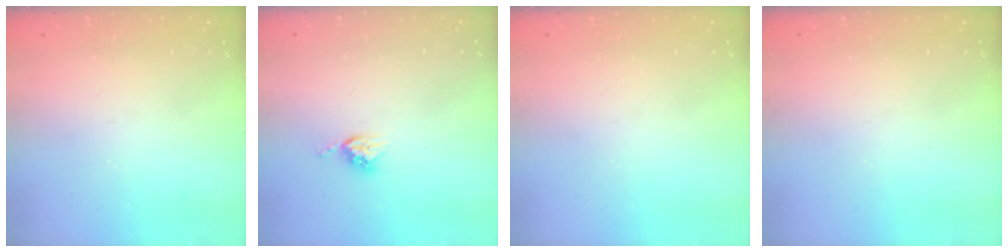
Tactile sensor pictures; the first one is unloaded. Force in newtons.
{"total": 5.2, "press": 5.2, "slide": 0.1}
{"total": 0.0}
{"total": 0.0}